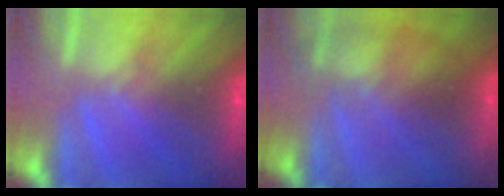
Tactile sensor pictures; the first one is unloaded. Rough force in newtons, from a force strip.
{"total": 2.2}